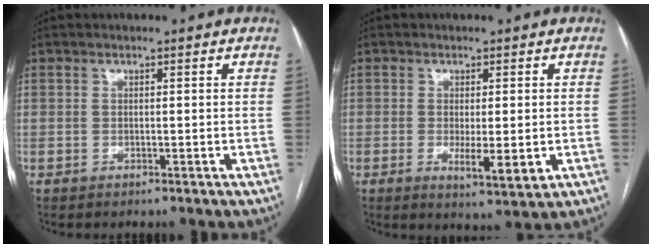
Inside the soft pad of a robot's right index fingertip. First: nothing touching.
{"total": 5.4, "force": [-1.2, 1.3, 5.1], "torque": [-0.078, -0.011, -0.013]}